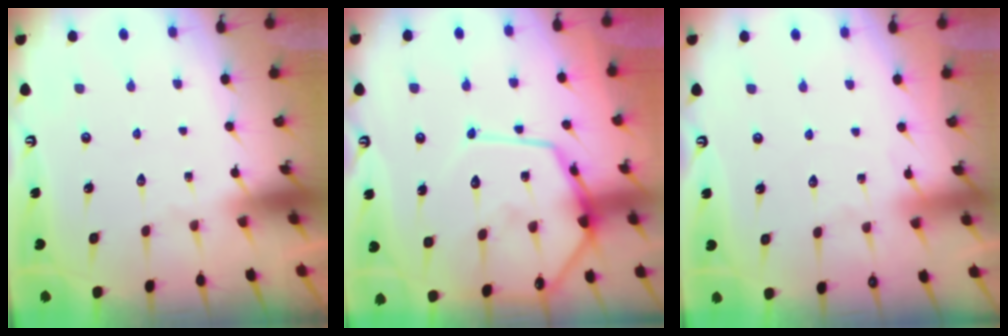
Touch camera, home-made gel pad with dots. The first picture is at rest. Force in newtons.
{"total": 17.6, "press": 17.5, "slide": 1.6}
{"total": 5.2, "press": 5.1, "slide": 0.7}